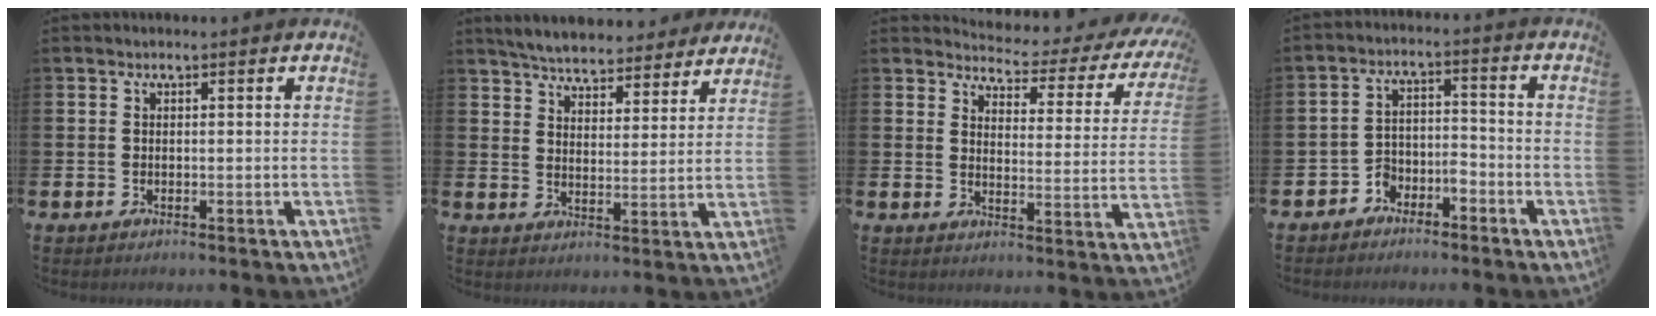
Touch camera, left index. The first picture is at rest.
{"total": 5.5, "force": [5.4, 0.9, 0.7], "torque": [-0.034, -0.038, 0.094]}
{"total": 3.0, "force": [2.7, 1.1, 0.8], "torque": [-0.032, -0.036, 0.035]}
{"total": 3.5, "force": [-3.2, 1.4, 0.6], "torque": [-0.020, 0.005, -0.068]}